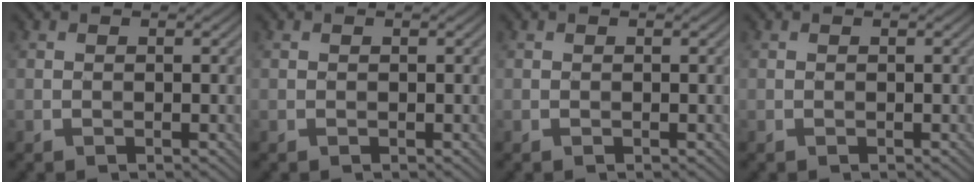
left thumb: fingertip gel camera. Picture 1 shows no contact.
{"total": 0.0}
{"total": 0.0}
{"total": 0.0}